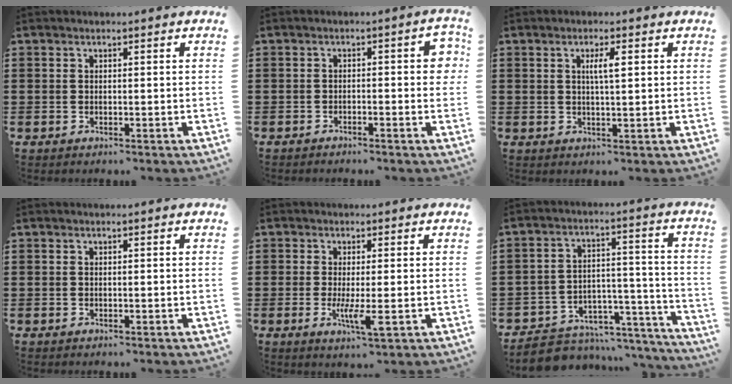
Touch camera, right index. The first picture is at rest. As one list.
[{"total": 2.8, "force": [-1.3, 0.5, 2.4], "torque": [-0.032, -0.001, -0.028]}, {"total": 3.0, "force": [0.8, 0.5, 2.9], "torque": [-0.056, 0.006, 0.010]}, {"total": 0.0}, {"total": 4.4, "force": [-1.0, 0.8, 4.2], "torque": [-0.086, -0.014, -0.019]}, {"total": 4.4, "force": [-3.7, 2.2, 0.6], "torque": [-0.021, 0.007, -0.074]}]